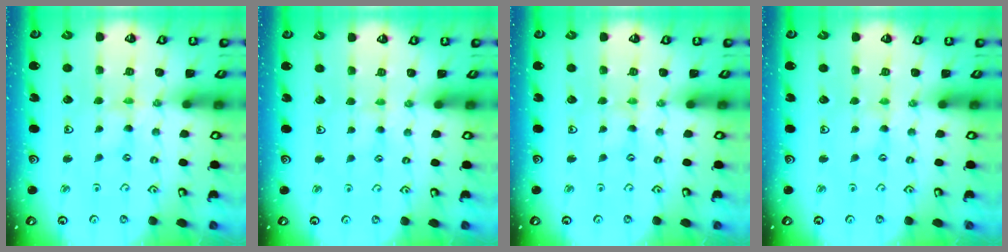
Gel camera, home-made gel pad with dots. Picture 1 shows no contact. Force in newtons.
{"total": 3.2, "press": 3.2, "slide": 0.4}
{"total": 0.5, "press": 0.5, "slide": 0.1}
{"total": 0.8, "press": 0.8, "slide": 0.1}